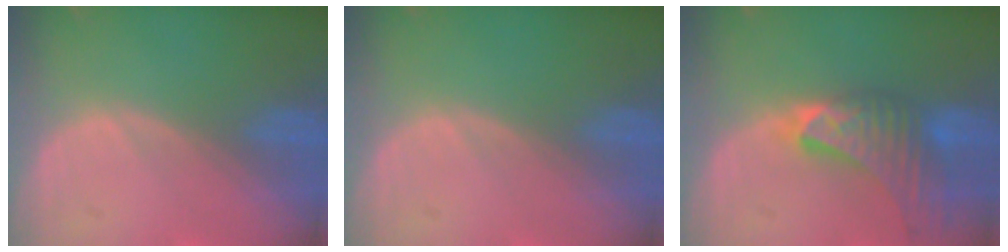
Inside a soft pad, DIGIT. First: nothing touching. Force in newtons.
{"total": 0.0}
{"total": 9.2, "press": 8.2, "slide": 4.2}